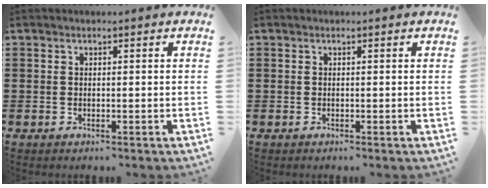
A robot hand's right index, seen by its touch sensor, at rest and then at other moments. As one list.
[{"total": 0.0}]